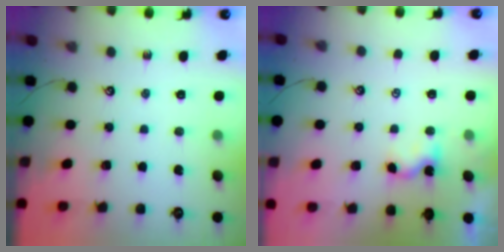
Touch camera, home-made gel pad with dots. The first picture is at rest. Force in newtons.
{"total": 2.4, "press": 2.4, "slide": 0.1}